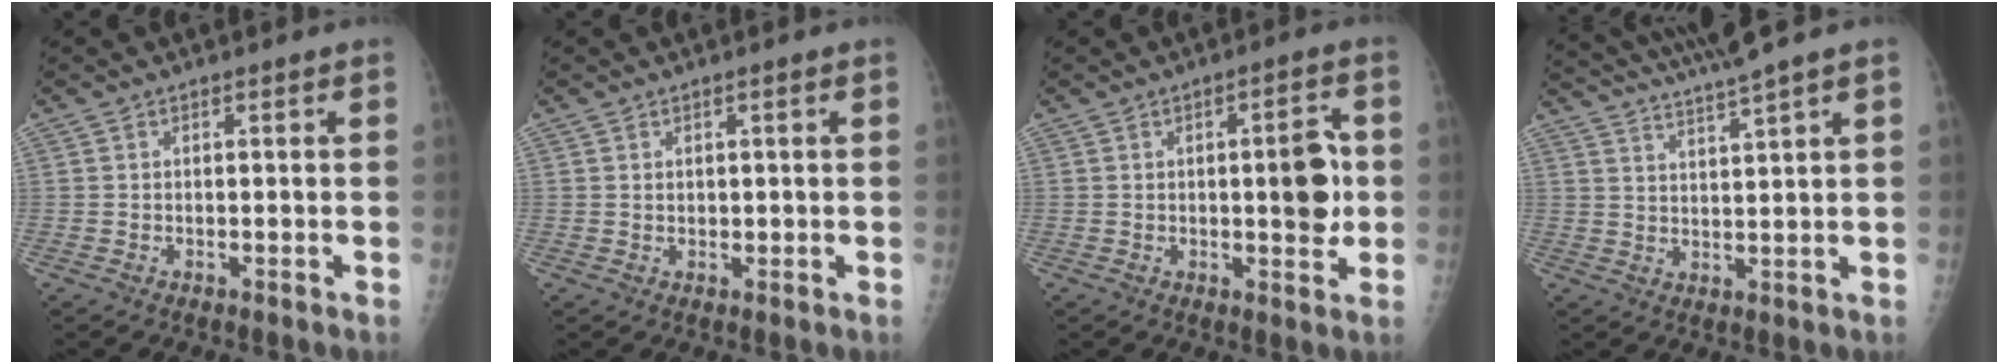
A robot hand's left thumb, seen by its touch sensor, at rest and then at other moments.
{"total": 1.0, "force": [0.5, 0.7, 0.6], "torque": [-0.003, -0.003, 0.010]}
{"total": 7.9, "force": [0.0, 2.8, 7.3], "torque": [-0.085, 0.002, 0.000]}
{"total": 9.3, "force": [7.9, -1.4, 4.7], "torque": [-0.072, -0.021, 0.134]}